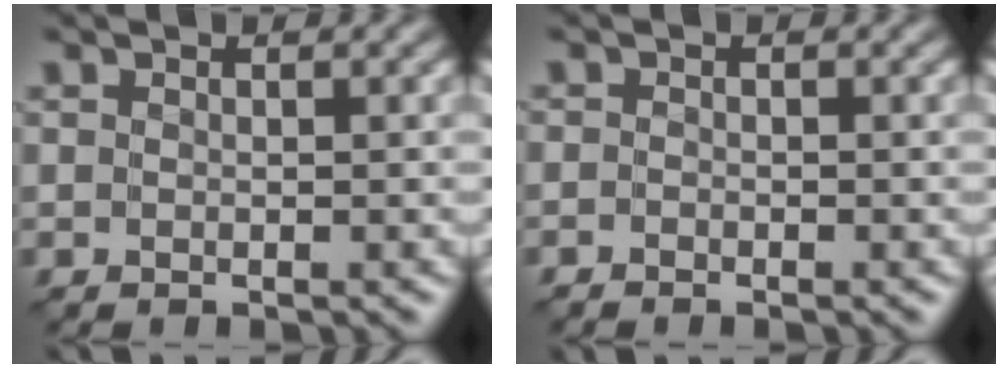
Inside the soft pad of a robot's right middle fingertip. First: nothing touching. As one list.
[{"total": 0.7, "force": [-0.7, 0.1, -0.2], "torque": [0.006, 0.000, -0.017]}]